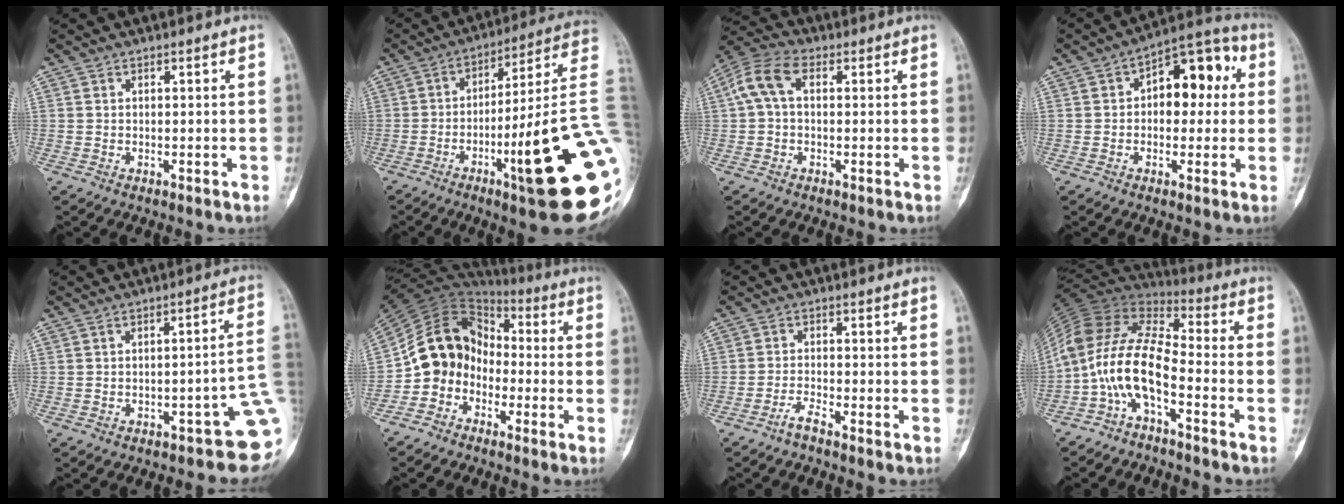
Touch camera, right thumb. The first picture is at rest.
{"total": 25.8, "force": [-6.4, 2.9, 24.8], "torque": [-0.276, 0.012, -0.095]}
{"total": 7.5, "force": [1.2, 4.6, 5.8], "torque": [-0.123, 0.028, 0.017]}
{"total": 12.3, "force": [1.8, 7.2, 9.8], "torque": [-0.090, 0.035, 0.016]}
{"total": 8.9, "force": [-3.5, 3.2, 7.5], "torque": [-0.067, 0.042, -0.043]}
{"total": 12.2, "force": [-4.1, 10.2, 5.2], "torque": [-0.073, 0.071, -0.089]}
{"total": 2.2, "force": [-1.9, -0.1, 1.1], "torque": [-0.031, 0.007, -0.040]}
{"total": 14.5, "force": [-6.0, 5.9, 11.8], "torque": [-0.237, 0.082, -0.124]}